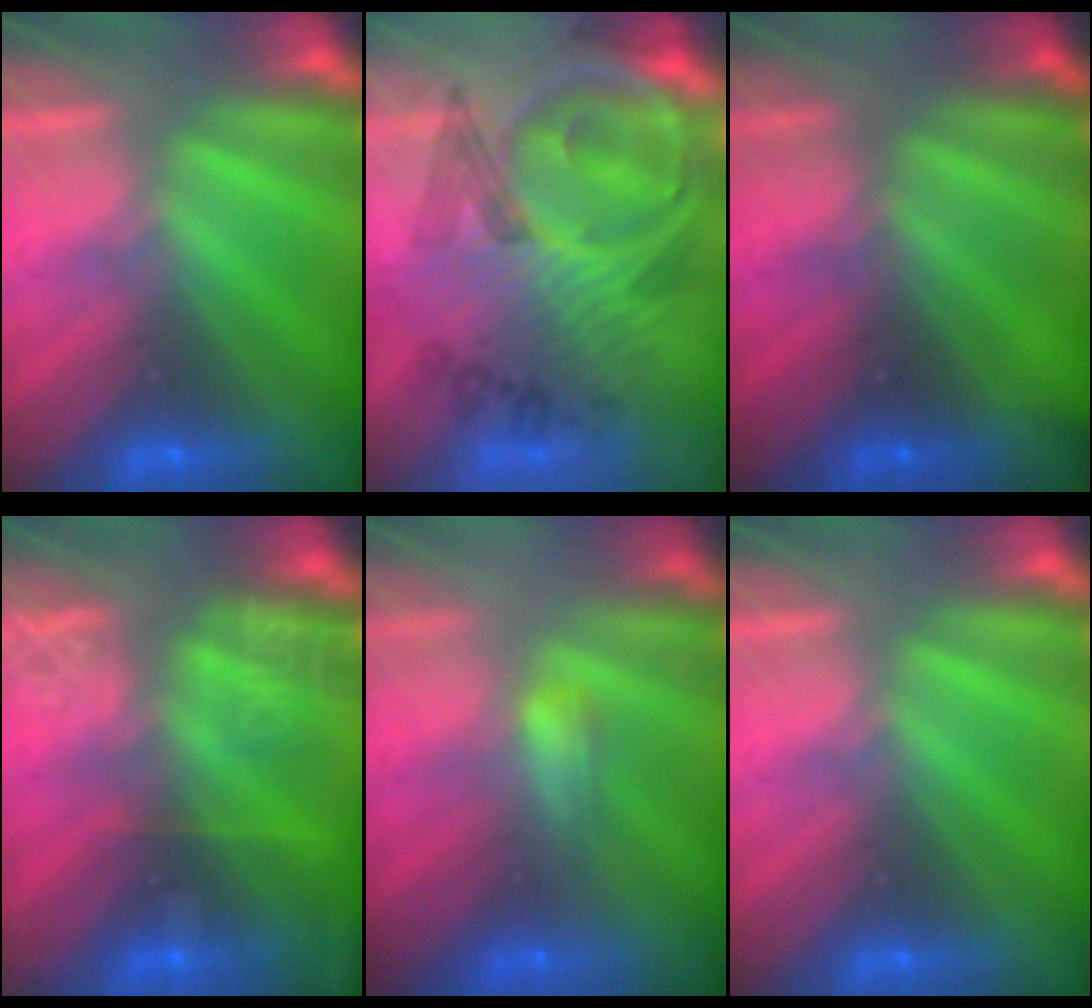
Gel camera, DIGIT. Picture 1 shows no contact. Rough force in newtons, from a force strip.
{"total": 6.7}
{"total": 2.1}
{"total": 7.5}
{"total": 2.1}
{"total": 0.0}